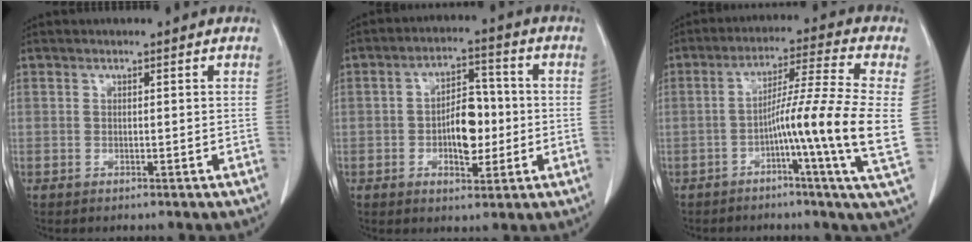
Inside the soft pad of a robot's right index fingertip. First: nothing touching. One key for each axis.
{"total": 7.7, "fx": -1.2, "fy": 3.9, "fz": 6.6, "tx": -0.110, "ty": 0.015, "tz": -0.015}
{"total": 13.3, "fx": -1.7, "fy": -1.9, "fz": 13.0, "tx": -0.211, "ty": -0.001, "tz": -0.040}